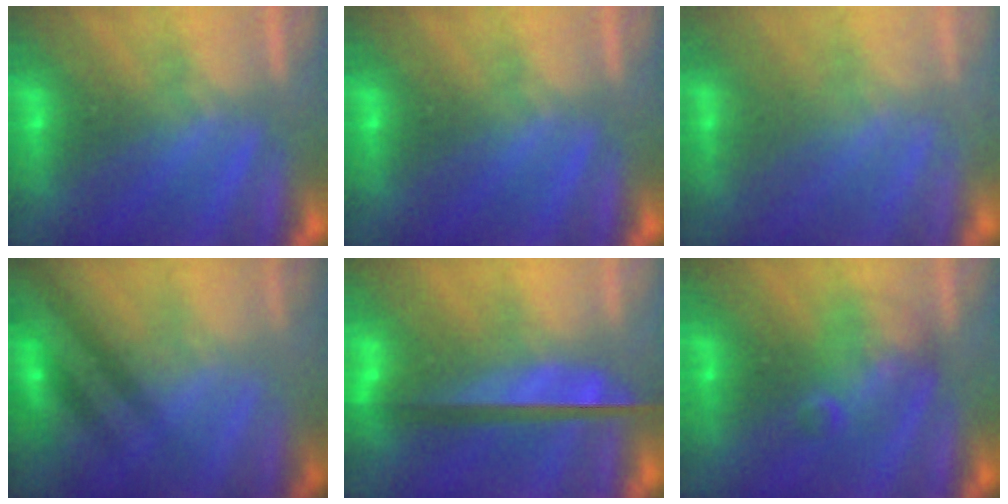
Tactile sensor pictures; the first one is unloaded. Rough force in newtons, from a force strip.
{"total": 0.0}
{"total": 2.2}
{"total": 2.8}
{"total": 10.2}
{"total": 2.4}